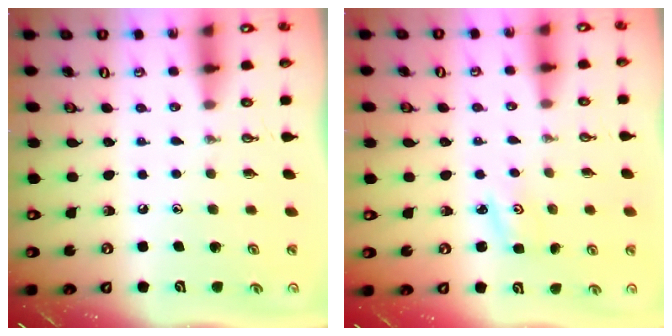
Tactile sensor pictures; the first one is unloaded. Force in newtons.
{"total": 2.9, "press": 2.9, "slide": 0.3}